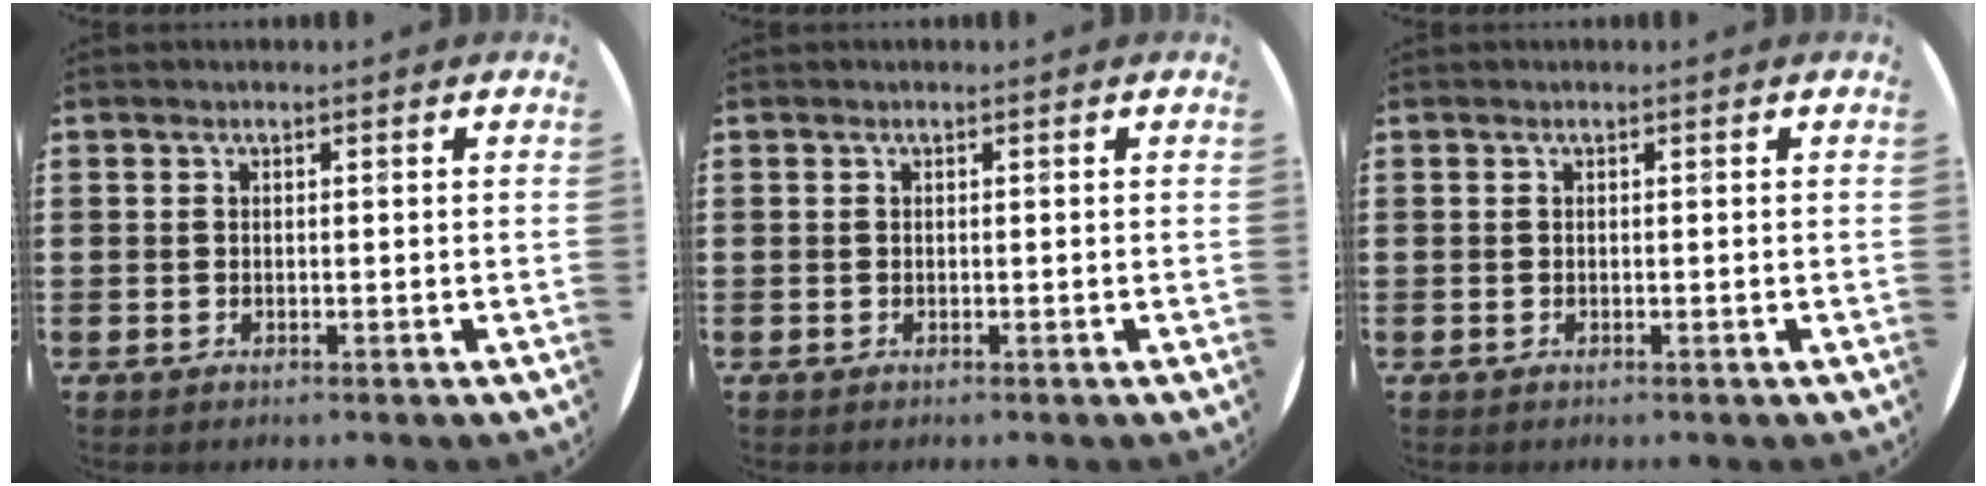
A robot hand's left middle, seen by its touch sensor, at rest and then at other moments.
{"total": 0.0}
{"total": 0.0}